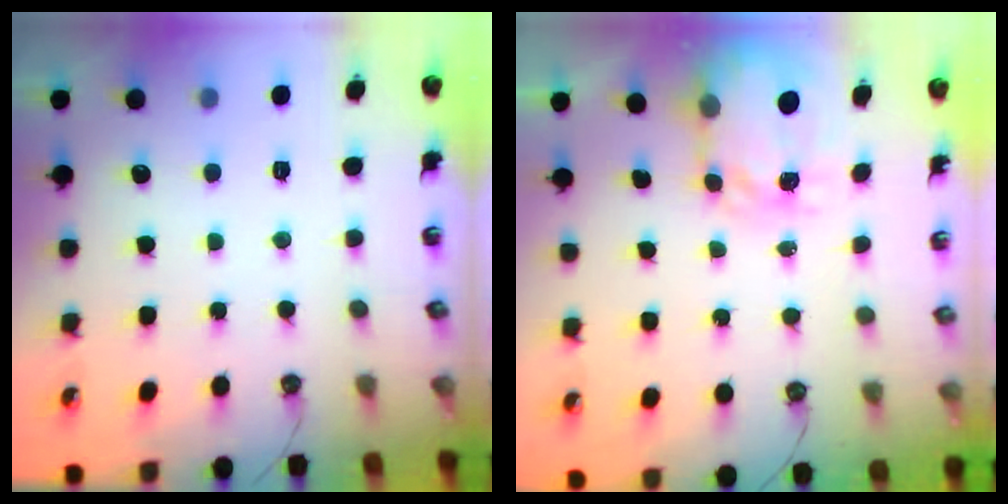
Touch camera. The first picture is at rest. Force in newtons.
{"total": 5.1, "press": 5.1, "slide": 0.6}